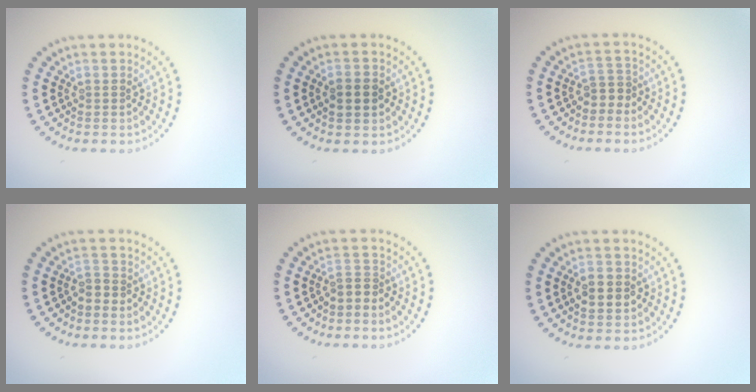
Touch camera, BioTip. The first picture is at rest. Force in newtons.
{"total": 2.9, "press": 2.9, "slide": 0.1}
{"total": 1.5, "press": 1.2, "slide": 0.9}
{"total": 1.5, "press": 1.2, "slide": 0.8}
{"total": 1.6, "press": 1.3, "slide": 1.0}
{"total": 3.0, "press": 3.0, "slide": 0.0}